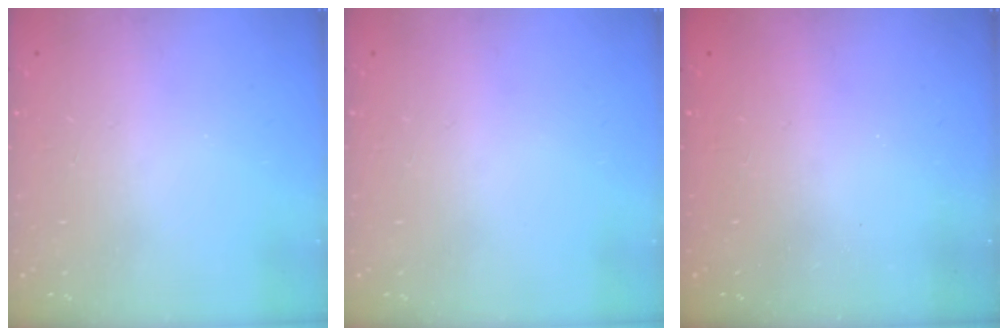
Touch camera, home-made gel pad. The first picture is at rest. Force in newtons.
{"total": 0.0}
{"total": 2.4, "press": 2.2, "slide": 0.8}